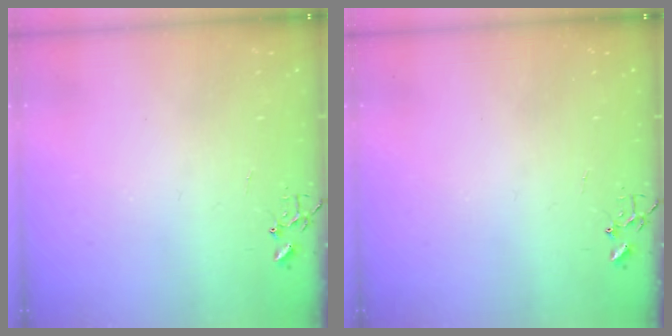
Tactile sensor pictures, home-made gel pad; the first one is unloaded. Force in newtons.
{"total": 0.0}